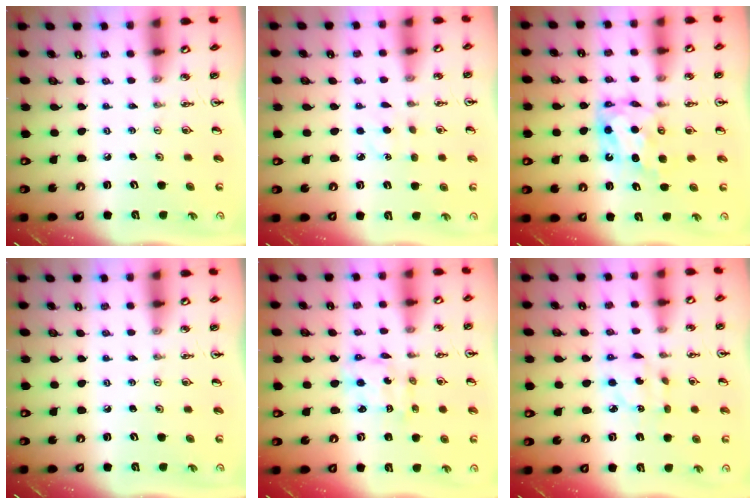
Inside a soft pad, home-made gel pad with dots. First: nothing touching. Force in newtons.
{"total": 3.6, "press": 3.6, "slide": 0.4}
{"total": 6.6, "press": 6.6, "slide": 0.4}
{"total": 0.0}
{"total": 4.3, "press": 4.3, "slide": 0.2}
{"total": 4.9, "press": 4.9, "slide": 0.4}